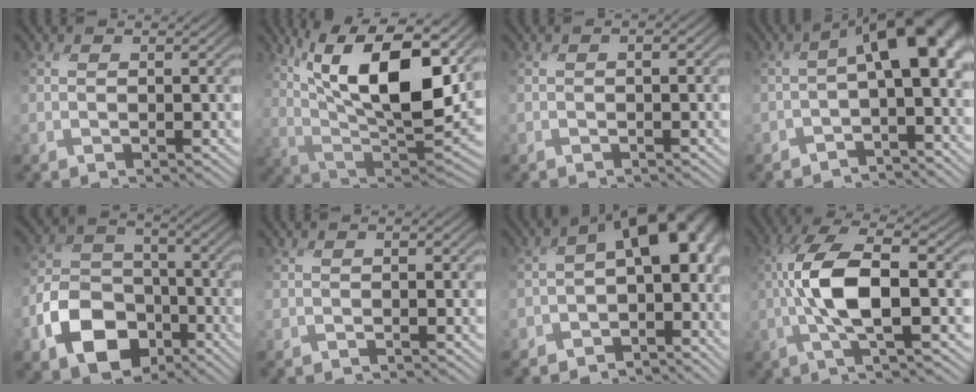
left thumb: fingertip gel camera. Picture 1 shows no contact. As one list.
[{"total": 16.2, "force": [5.8, 7.8, 13.0], "torque": [-0.251, 0.004, 0.095]}, {"total": 1.4, "force": [-0.2, 0.8, 1.2], "torque": [-0.021, 0.003, -0.004]}, {"total": 10.3, "force": [-1.4, 5.2, 8.8], "torque": [-0.138, -0.006, -0.028]}, {"total": 10.6, "force": [-6.0, 7.3, 5.0], "torque": [-0.096, -0.019, -0.121]}, {"total": 0.5, "force": [-0.2, 0.2, 0.4], "torque": [-0.007, 0.001, -0.004]}, {"total": 12.3, "force": [-2.2, 8.1, 9.0], "torque": [-0.147, -0.031, -0.034]}, {"total": 9.1, "force": [-0.9, 3.1, 8.5], "torque": [-0.176, 0.011, -0.024]}]